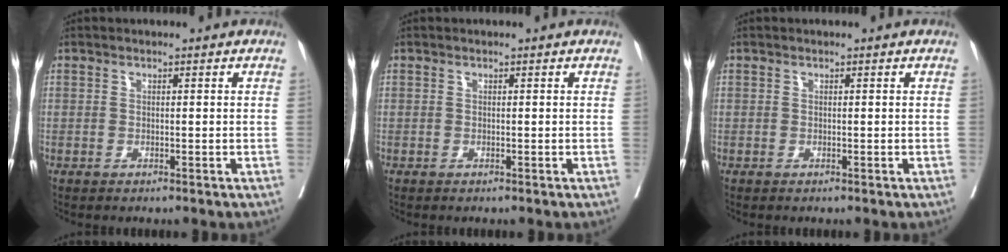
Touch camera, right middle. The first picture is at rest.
{"total": 0.0}
{"total": 0.0}